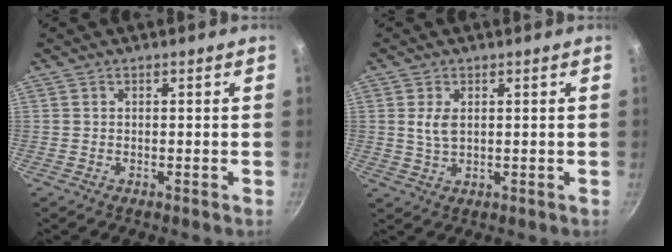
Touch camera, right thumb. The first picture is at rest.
{"total": 3.6, "force": [0.9, 2.1, 2.8], "torque": [-0.048, -0.006, 0.020]}